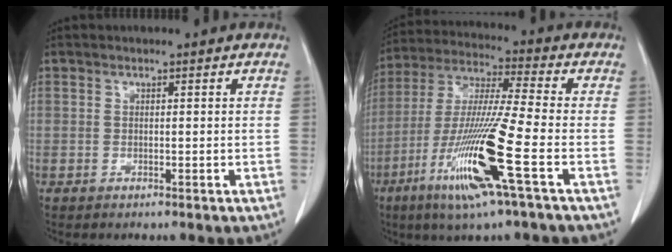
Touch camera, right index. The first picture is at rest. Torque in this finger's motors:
{"motor_torque": [2.14, 0.00, 0.55, 0.21]}